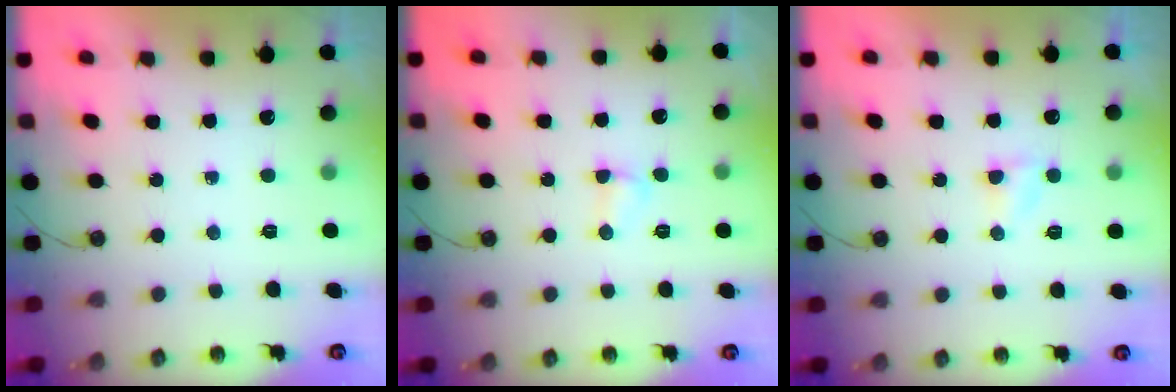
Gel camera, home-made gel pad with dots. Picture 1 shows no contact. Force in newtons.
{"total": 2.5, "press": 2.5, "slide": 0.5}
{"total": 2.7, "press": 2.7, "slide": 0.3}